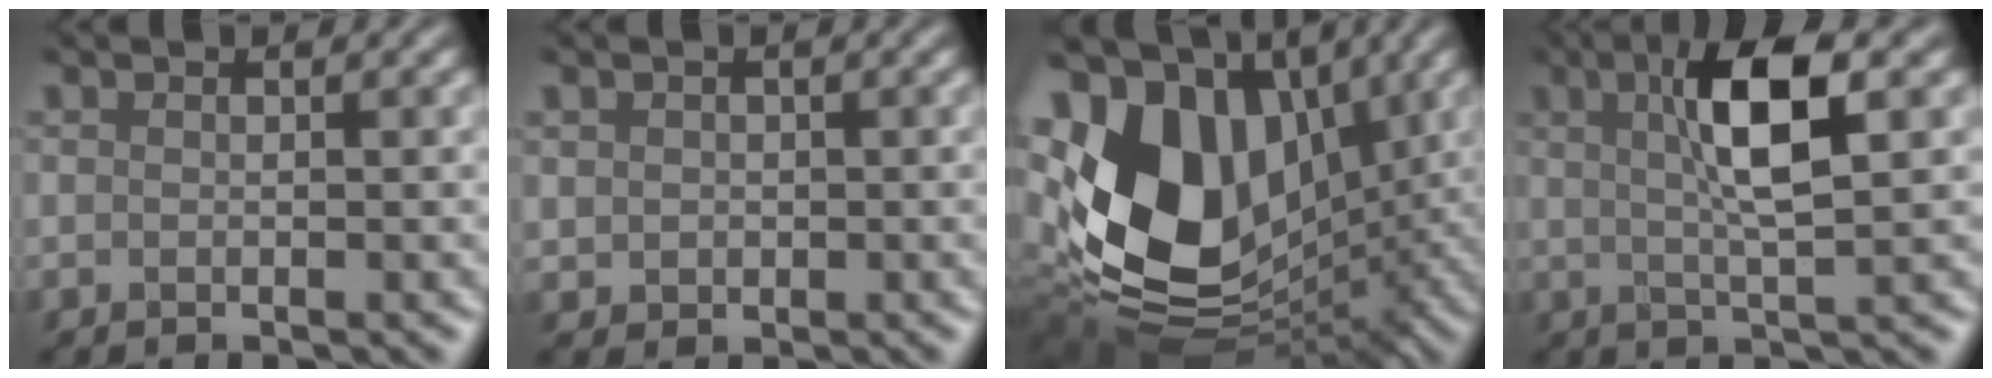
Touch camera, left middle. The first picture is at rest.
{"total": 1.1, "force": [0.6, 0.7, -0.6], "torque": [0.008, -0.002, 0.017]}
{"total": 15.6, "force": [1.8, 10.8, 11.1], "torque": [-0.245, 0.002, 0.035]}
{"total": 5.2, "force": [2.0, 0.6, 4.7], "torque": [-0.083, 0.013, 0.035]}